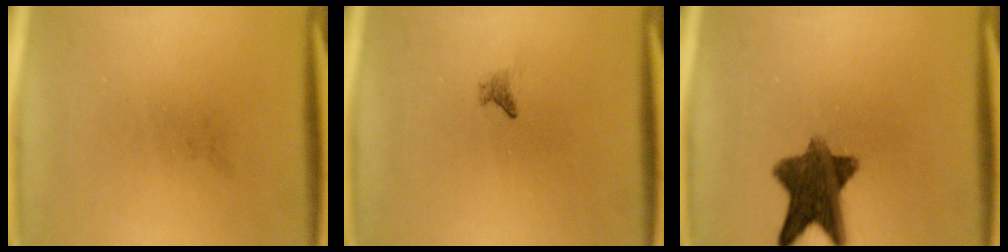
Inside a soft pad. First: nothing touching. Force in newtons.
{"total": 0.8}
{"total": 9.9}